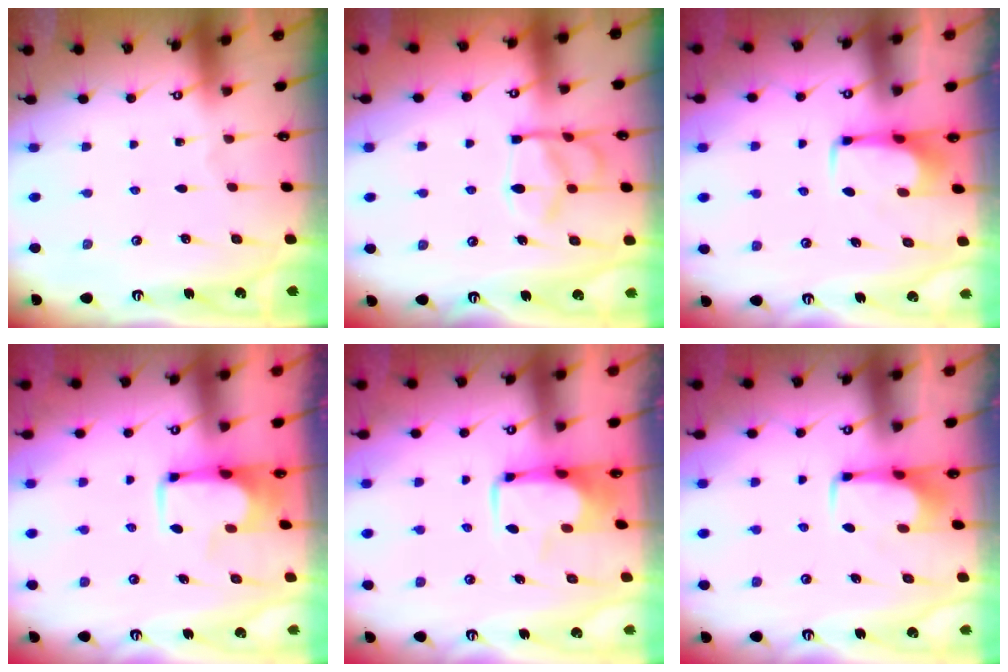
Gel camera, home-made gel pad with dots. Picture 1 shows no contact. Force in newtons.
{"total": 13.1, "press": 13.1, "slide": 1.4}
{"total": 1.6, "press": 1.5, "slide": 0.5}
{"total": 5.5, "press": 5.4, "slide": 0.7}
{"total": 2.2, "press": 2.1, "slide": 0.7}
{"total": 1.6, "press": 1.5, "slide": 0.5}